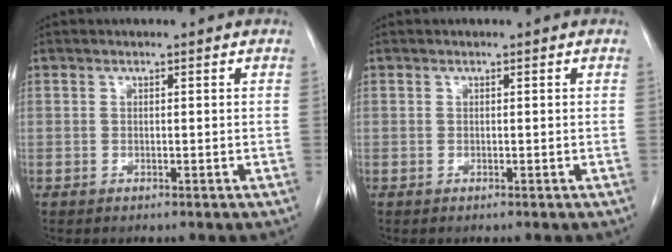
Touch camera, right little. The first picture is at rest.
{"total": 0.0}